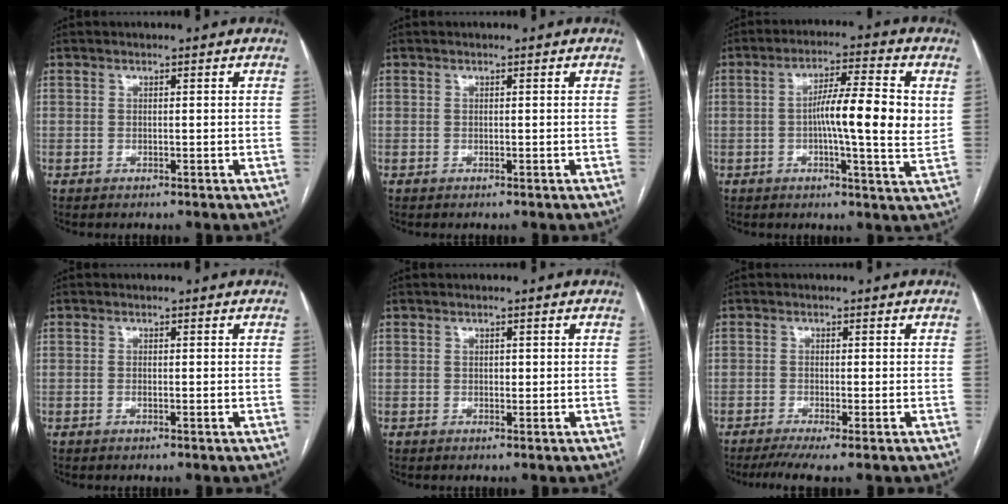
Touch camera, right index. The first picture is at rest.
{"total": 0.0}
{"total": 11.1, "force": [0.8, 1.0, 11.0], "torque": [-0.176, 0.008, 0.003]}
{"total": 0.8, "force": [-0.3, 0.2, 0.7], "torque": [-0.010, -0.003, -0.006]}
{"total": 0.7, "force": [0.1, 0.5, 0.5], "torque": [-0.006, 0.001, 0.002]}
{"total": 4.2, "force": [-2.8, 0.0, 3.2], "torque": [-0.055, -0.010, -0.051]}